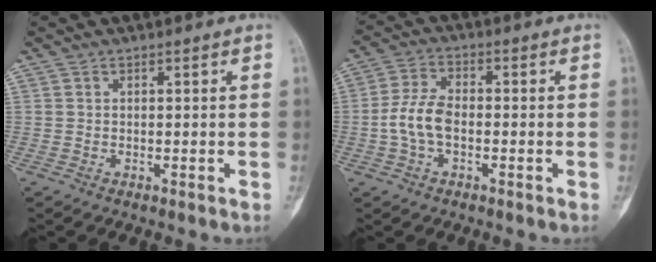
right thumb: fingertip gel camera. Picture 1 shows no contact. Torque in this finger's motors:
{"motor_torque": [0.22, 0.19, 0.48, 0.39, 0.10]}